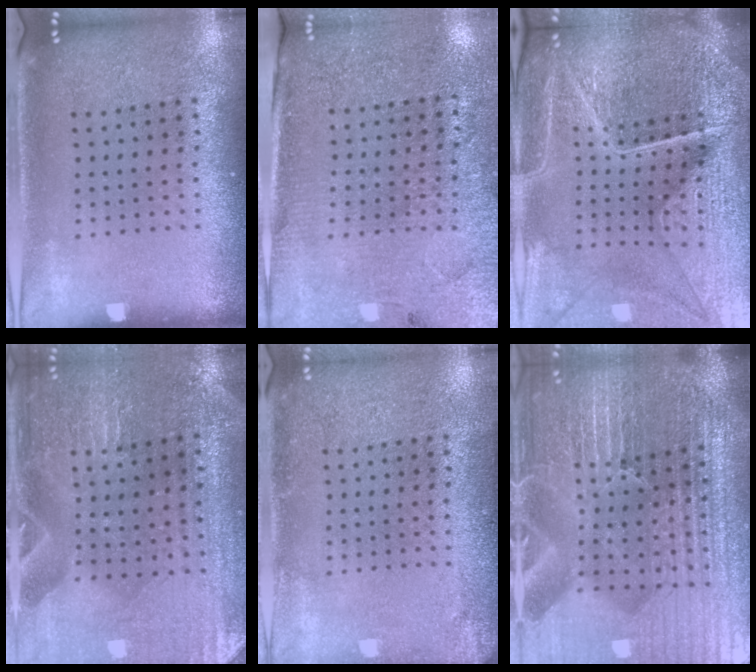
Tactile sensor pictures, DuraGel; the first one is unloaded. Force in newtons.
{"total": 2.9, "press": 2.7, "slide": 1.1}
{"total": 6.2, "press": 5.6, "slide": 2.7}
{"total": 0.8, "press": 0.8, "slide": 0.1}
{"total": 1.6, "press": 1.6, "slide": 0.2}
{"total": 6.9, "press": 6.1, "slide": 3.3}